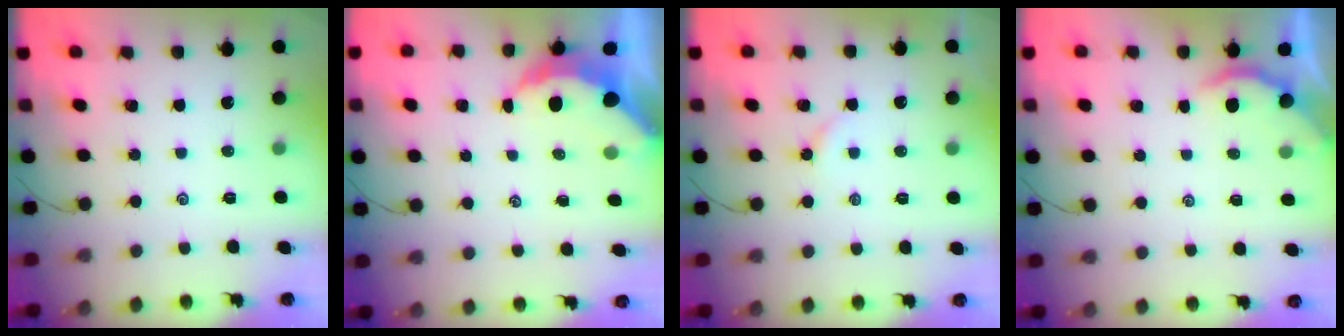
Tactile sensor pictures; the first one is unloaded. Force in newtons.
{"total": 5.9, "press": 5.8, "slide": 0.9}
{"total": 2.2, "press": 2.2, "slide": 0.3}
{"total": 1.8, "press": 1.7, "slide": 0.3}